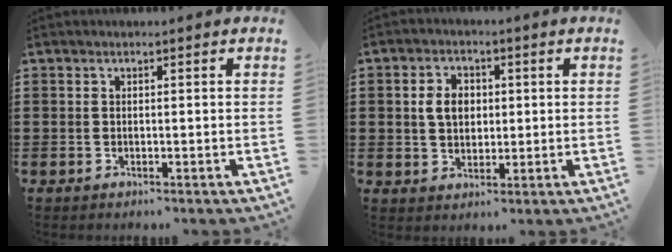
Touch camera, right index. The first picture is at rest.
{"total": 4.6, "force": [0.6, 3.4, 3.1], "torque": [-0.070, 0.008, 0.003]}